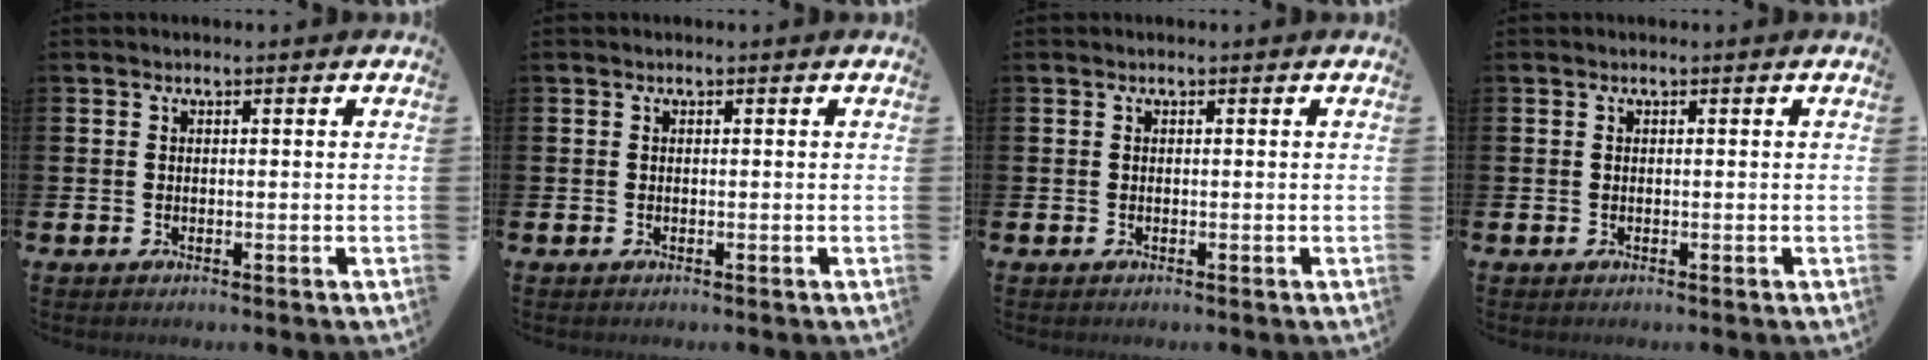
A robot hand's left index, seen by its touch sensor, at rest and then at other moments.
{"total": 0.0}
{"total": 0.0}
{"total": 0.0}